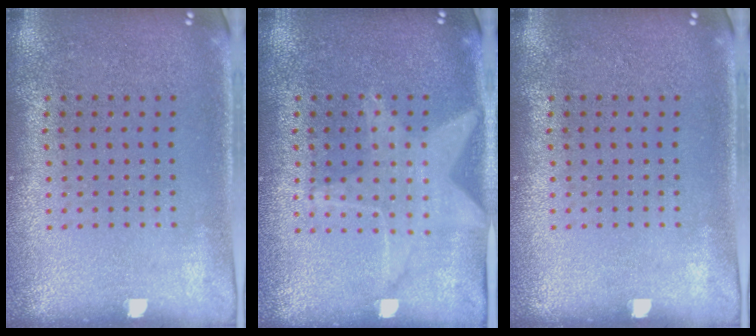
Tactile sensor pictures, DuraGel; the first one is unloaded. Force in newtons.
{"total": 1.5, "press": 1.5, "slide": 0.4}
{"total": 0.0}